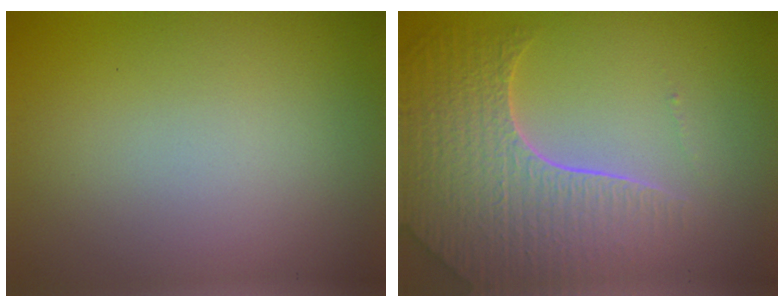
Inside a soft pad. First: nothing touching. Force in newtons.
{"total": 7.4, "press": 5.5, "slide": 5.0}